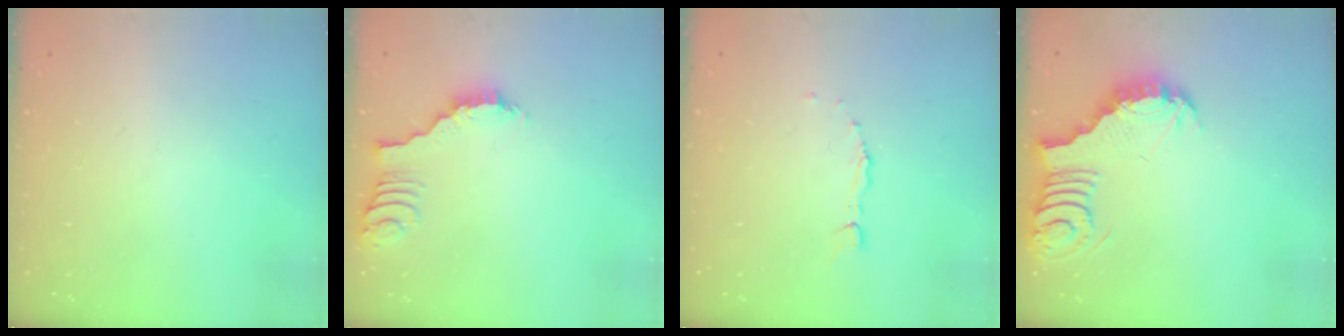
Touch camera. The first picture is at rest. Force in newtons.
{"total": 2.2, "press": 2.2, "slide": 0.4}
{"total": 1.7, "press": 1.7, "slide": 0.4}
{"total": 3.5, "press": 3.4, "slide": 0.5}